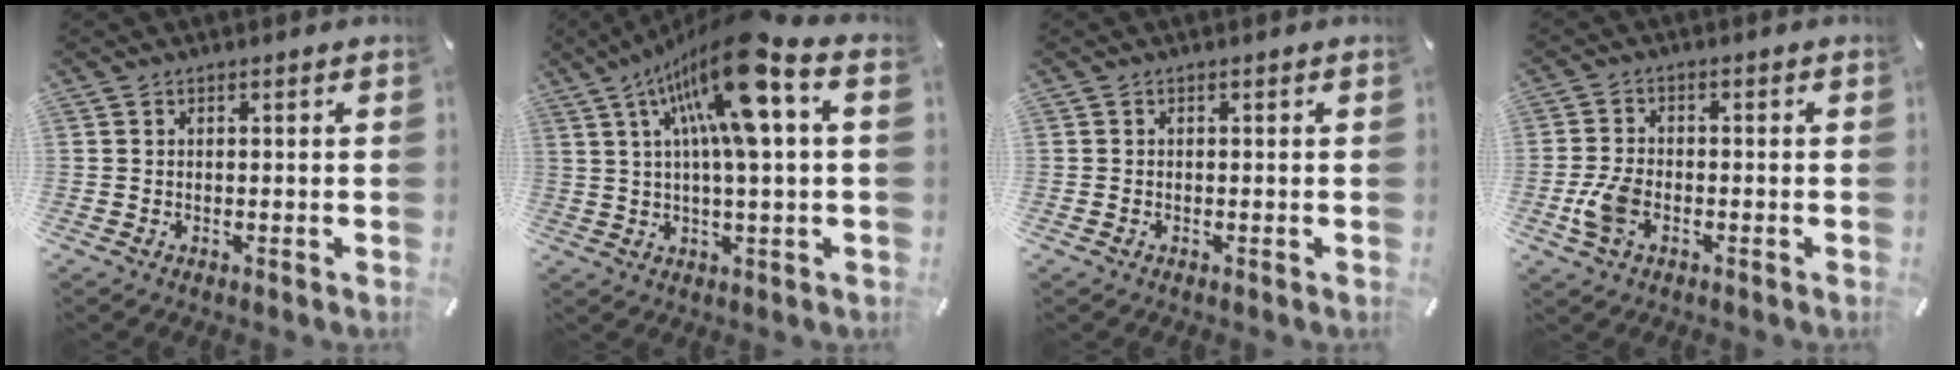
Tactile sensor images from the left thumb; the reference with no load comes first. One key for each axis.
{"total": 17.3, "fx": 6.7, "fy": 3.7, "fz": 15.6, "tx": -0.290, "ty": -0.024, "tz": 0.099}
{"total": 0.5, "fx": -0.3, "fy": 0.3, "fz": 0.3, "tx": -0.006, "ty": 0.001, "tz": -0.006}
{"total": 6.4, "fx": -2.1, "fy": 4.1, "fz": 4.5, "tx": -0.104, "ty": 0.005, "tz": -0.041}